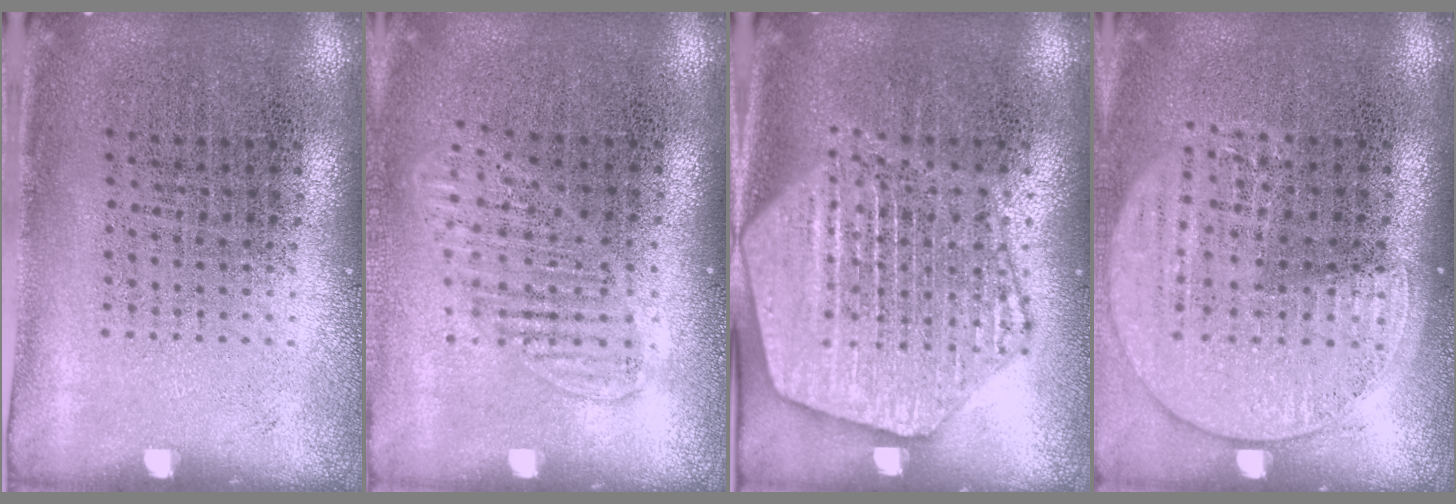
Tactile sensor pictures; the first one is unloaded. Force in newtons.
{"total": 1.4, "press": 1.3, "slide": 0.6}
{"total": 2.9, "press": 2.8, "slide": 0.4}
{"total": 1.4, "press": 1.3, "slide": 0.5}